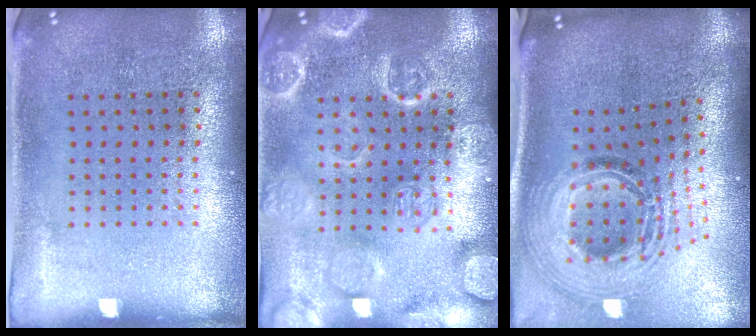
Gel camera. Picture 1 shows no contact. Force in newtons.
{"total": 3.6, "press": 3.6, "slide": 0.4}
{"total": 2.3, "press": 1.8, "slide": 1.5}